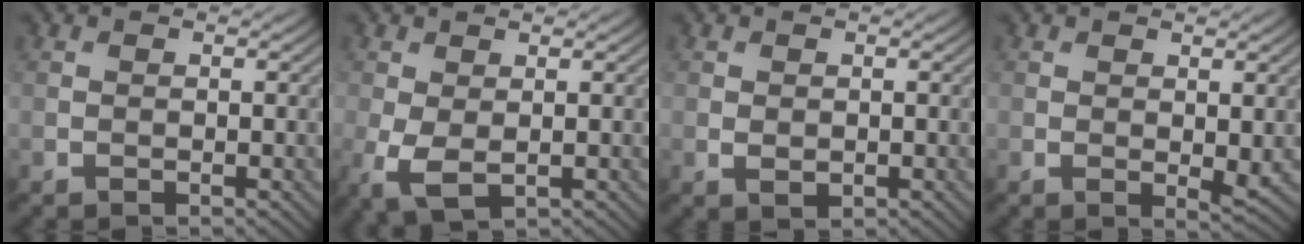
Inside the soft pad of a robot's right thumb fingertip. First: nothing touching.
{"total": 4.3, "force": [-0.9, 2.4, 3.5], "torque": [-0.099, -0.014, -0.013]}
{"total": 1.2, "force": [-0.1, 0.9, 0.8], "torque": [-0.018, -0.005, 0.003]}
{"total": 2.1, "force": [0.3, 0.9, 1.9], "torque": [-0.030, -0.009, 0.011]}